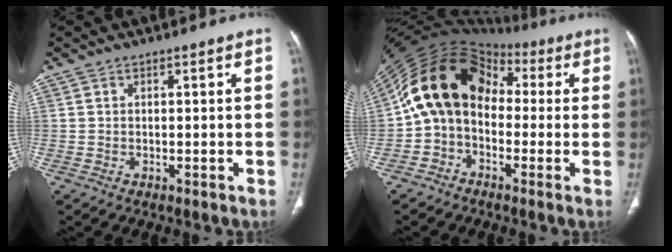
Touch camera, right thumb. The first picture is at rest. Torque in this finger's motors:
{"motor_torque": [1.14, 3.87, 1.49, -1.28, 0.58]}